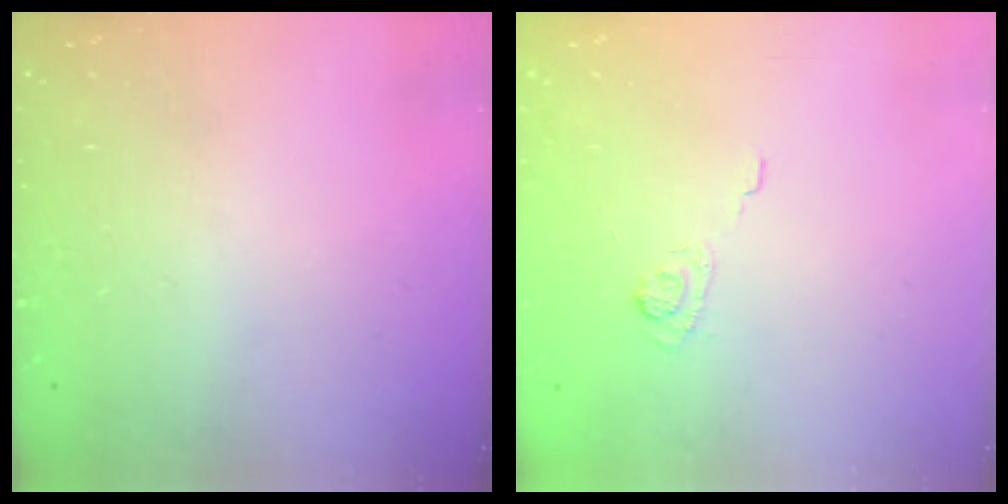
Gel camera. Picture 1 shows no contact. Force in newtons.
{"total": 3.6, "press": 3.3, "slide": 1.5}